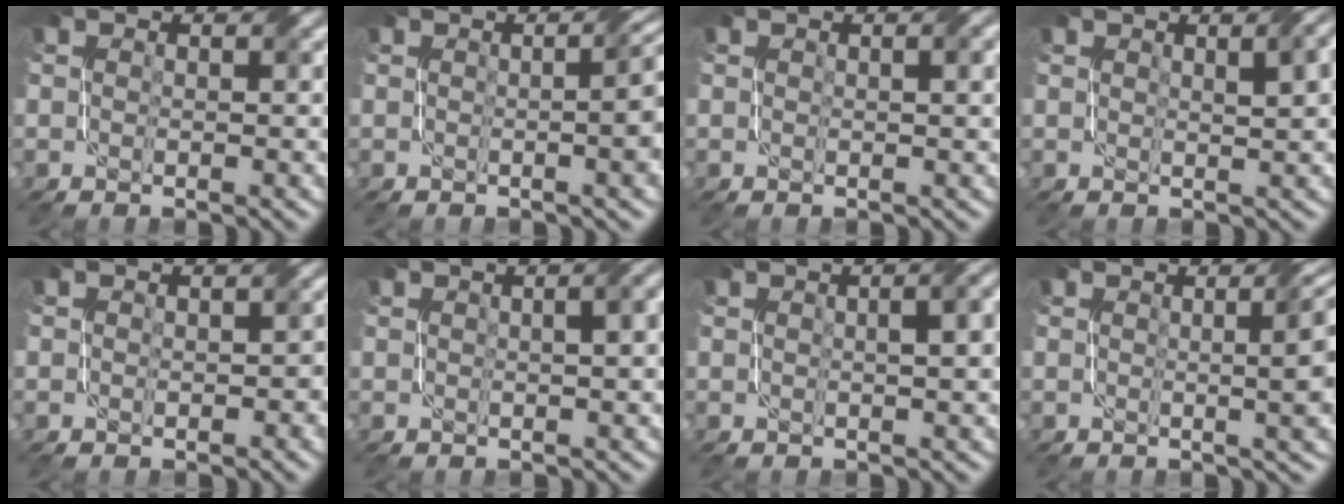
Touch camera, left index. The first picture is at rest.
{"total": 7.4, "force": [0.0, 3.1, 6.7], "torque": [-0.027, 0.020, -0.006]}
{"total": 2.3, "force": [0.9, 0.7, 2.0], "torque": [-0.020, 0.005, 0.013]}
{"total": 3.7, "force": [1.6, 1.2, 3.1], "torque": [-0.026, 0.011, 0.021]}
{"total": 1.6, "force": [0.0, 1.2, 1.1], "torque": [-0.013, -0.002, -0.002]}
{"total": 5.6, "force": [1.6, 2.6, 4.7], "torque": [-0.027, 0.036, -0.005]}
{"total": 5.6, "force": [1.4, 2.4, 4.9], "torque": [-0.029, 0.034, -0.004]}
{"total": 8.9, "force": [0.9, 3.7, 8.0], "torque": [-0.036, 0.024, 0.003]}